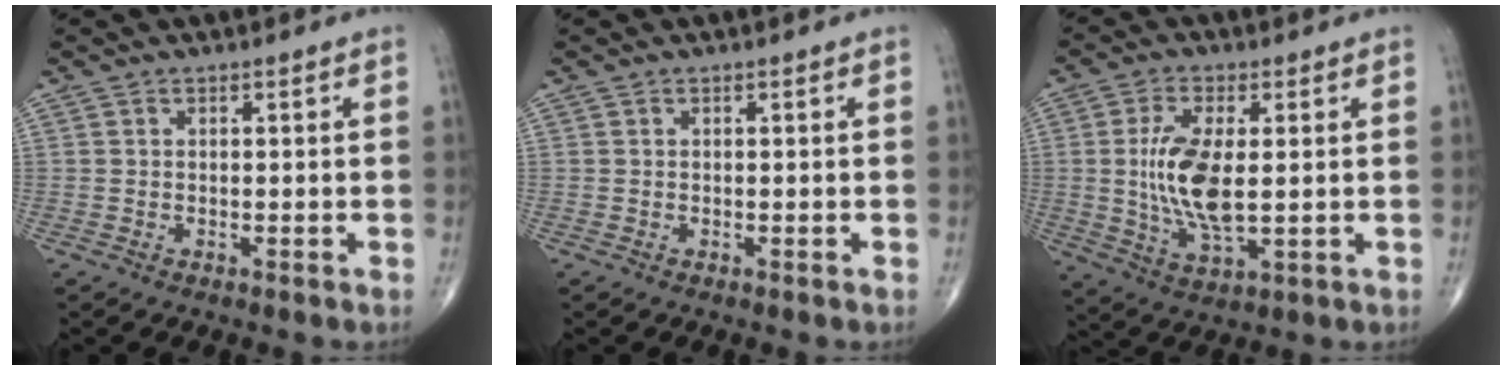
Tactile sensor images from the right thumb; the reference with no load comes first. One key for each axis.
{"total": 0.0}
{"total": 11.7, "fx": 0.6, "fy": 4.9, "fz": 10.5, "tx": -0.215, "ty": -0.014, "tz": 0.017}